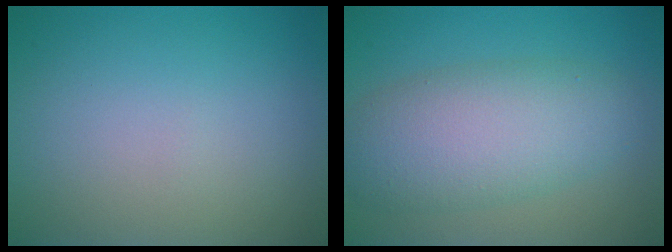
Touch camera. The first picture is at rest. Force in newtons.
{"total": 6.9, "press": 6.9, "slide": 0.4}